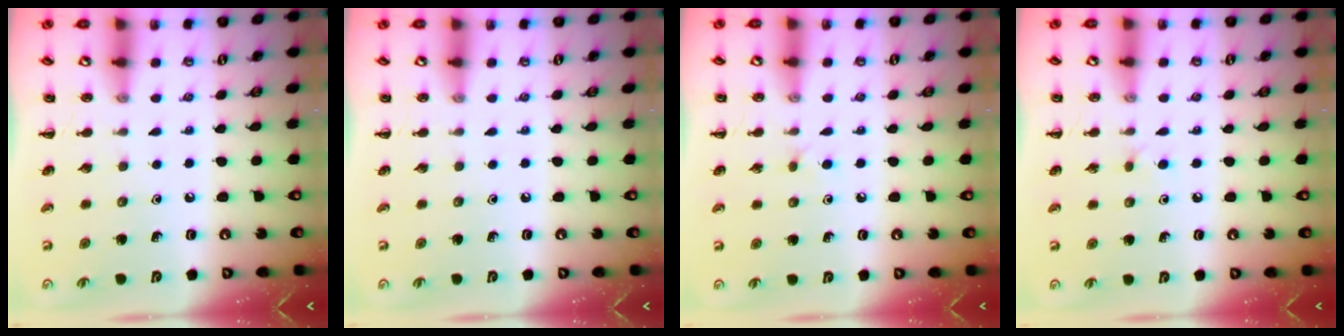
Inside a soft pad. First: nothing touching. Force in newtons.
{"total": 0.0}
{"total": 2.8, "press": 2.7, "slide": 1.0}
{"total": 2.8, "press": 2.7, "slide": 1.0}